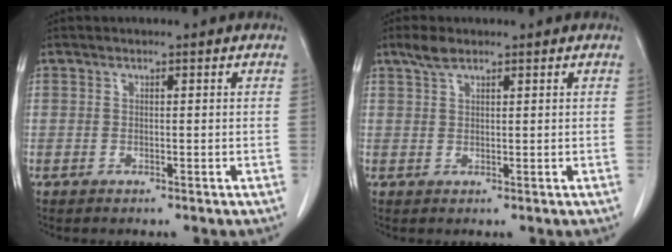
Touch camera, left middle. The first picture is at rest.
{"total": 2.3, "force": [1.8, 0.7, 1.3], "torque": [-0.033, 0.006, 0.038]}